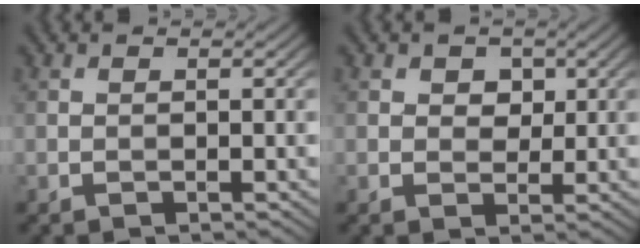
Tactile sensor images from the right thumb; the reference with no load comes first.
{"total": 2.8, "force": [1.1, 2.1, 1.5], "torque": [-0.026, -0.003, 0.011]}